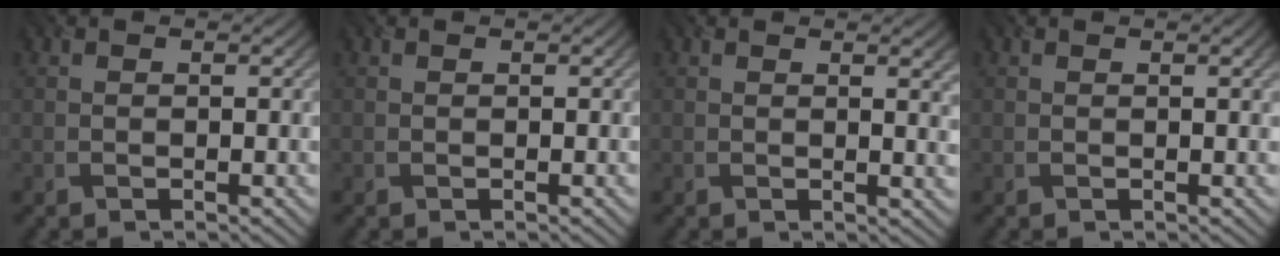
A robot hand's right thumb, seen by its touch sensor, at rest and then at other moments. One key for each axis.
{"total": 0.0}
{"total": 2.9, "fx": 1.5, "fy": 0.6, "fz": 2.4, "tx": -0.036, "ty": 0.002, "tz": 0.027}
{"total": 1.2, "fx": 0.7, "fy": 0.1, "fz": 1.0, "tx": -0.018, "ty": 0.003, "tz": 0.009}